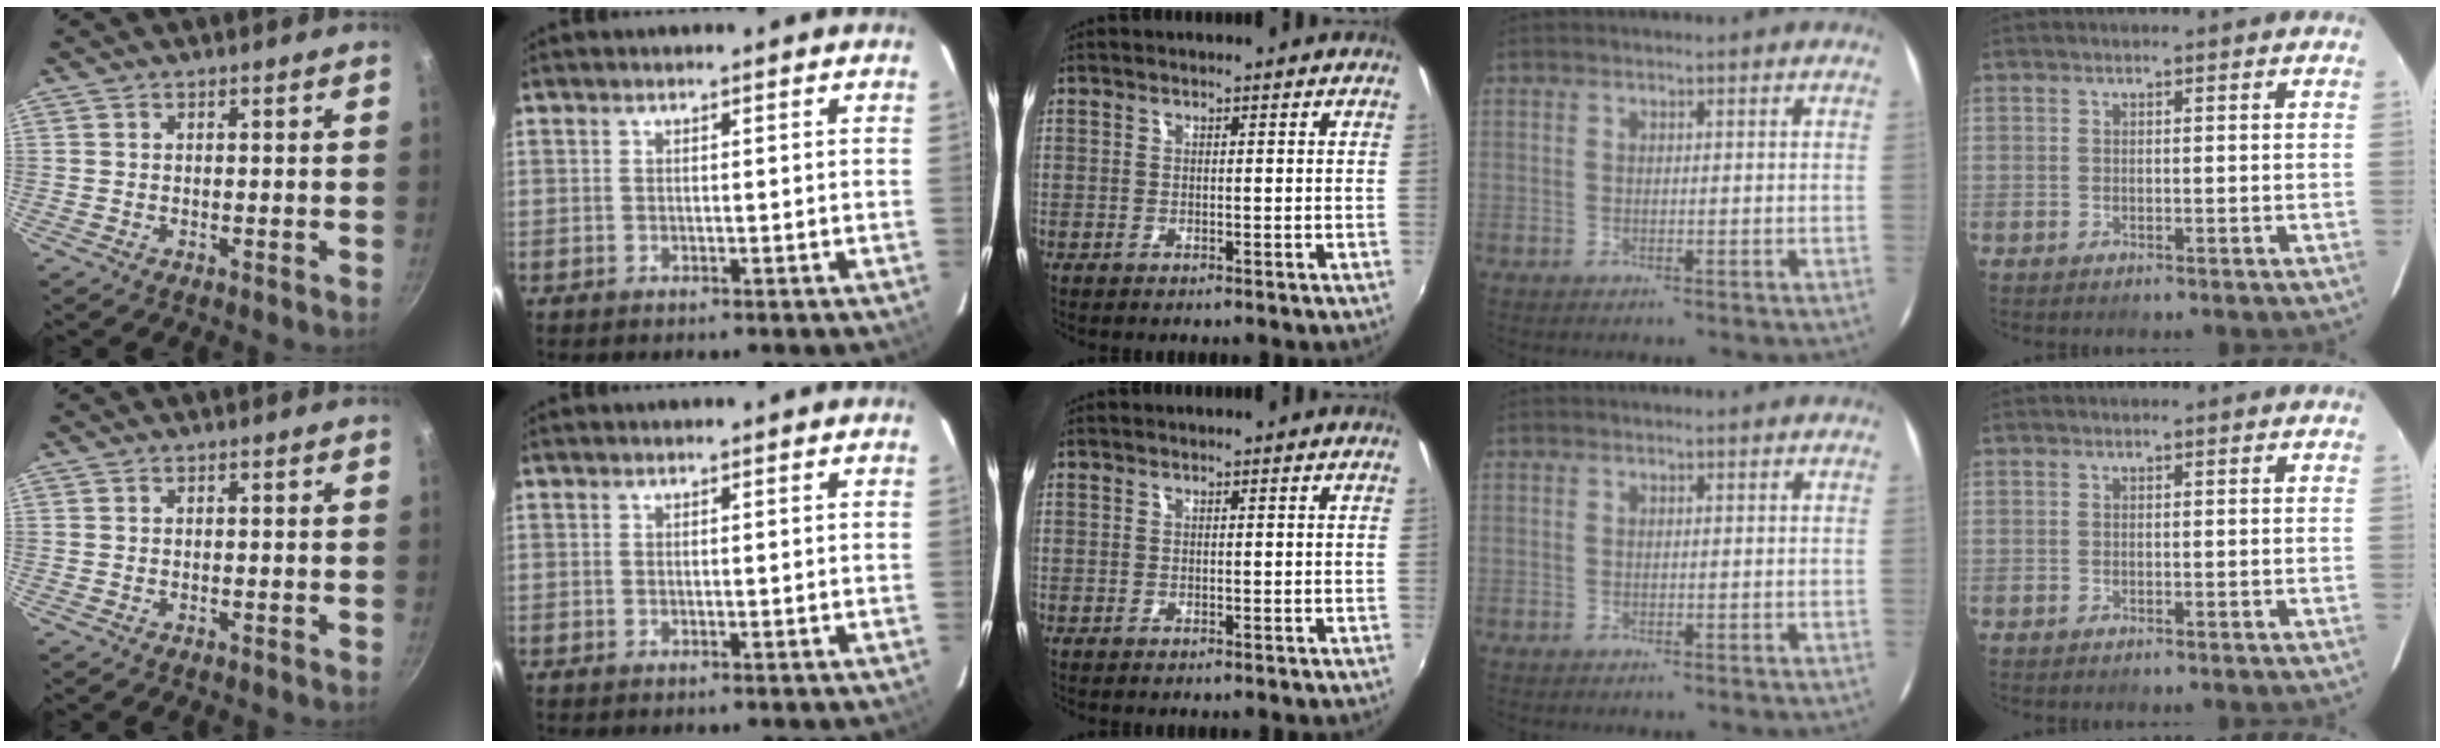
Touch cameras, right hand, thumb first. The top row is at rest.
{}